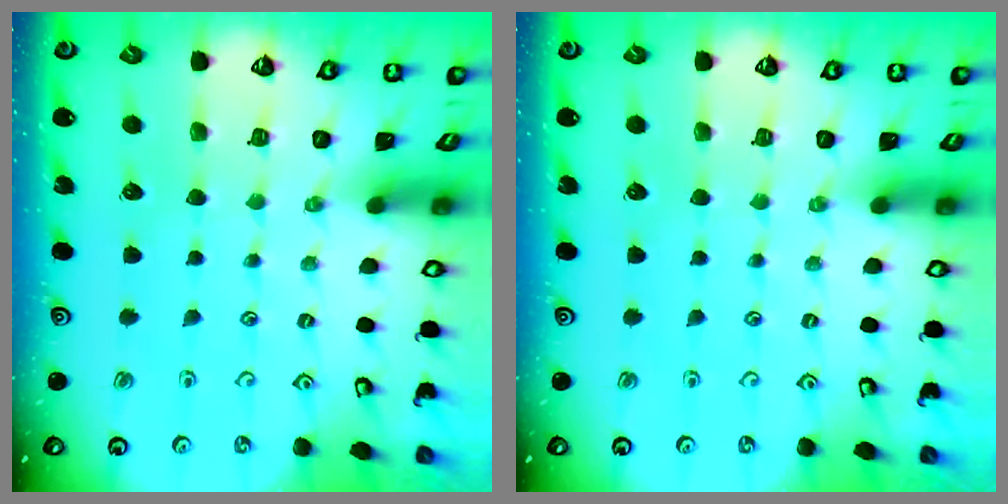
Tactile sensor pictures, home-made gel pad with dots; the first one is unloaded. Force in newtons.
{"total": 0.0}